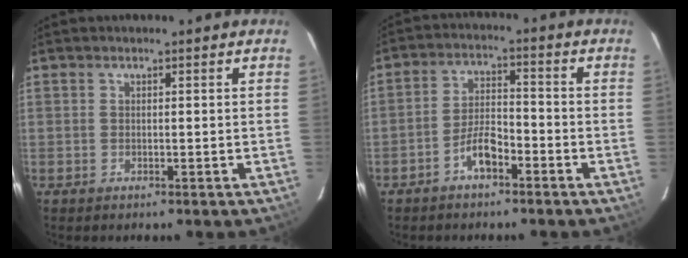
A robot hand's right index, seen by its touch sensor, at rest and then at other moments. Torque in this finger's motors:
{"motor_torque": [1.26, -0.32, 0.43, 0.08]}